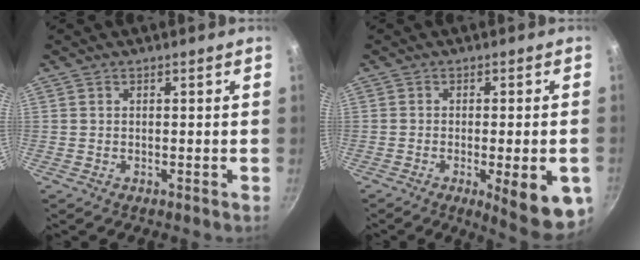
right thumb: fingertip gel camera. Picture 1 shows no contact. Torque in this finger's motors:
{"motor_torque": [0.00, 0.45, 0.91, -0.39, 0.06]}